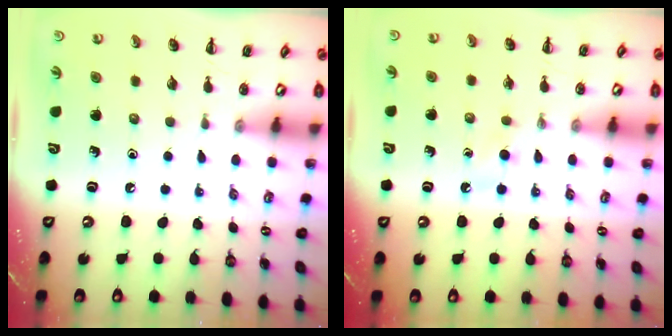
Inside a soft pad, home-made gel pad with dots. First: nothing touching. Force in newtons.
{"total": 2.7, "press": 2.5, "slide": 1.0}